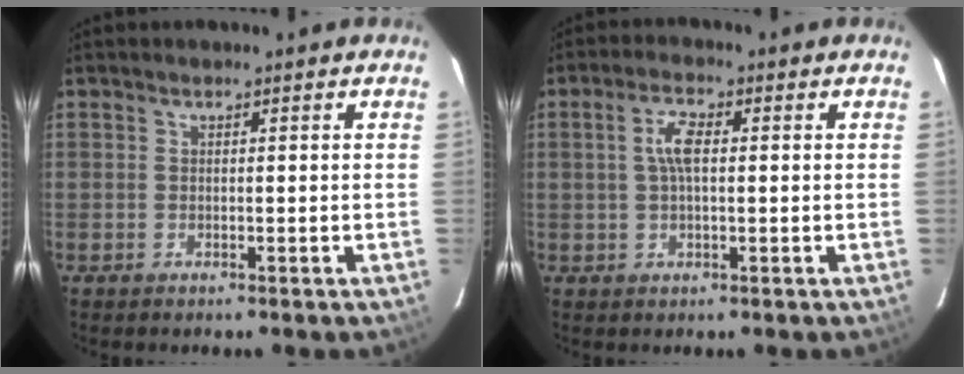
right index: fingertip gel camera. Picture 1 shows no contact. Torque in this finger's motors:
{"motor_torque": [0.56, -0.02, 0.38, 0.10]}